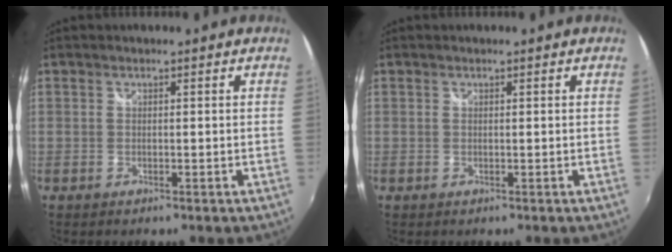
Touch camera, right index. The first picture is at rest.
{"total": 0.0}